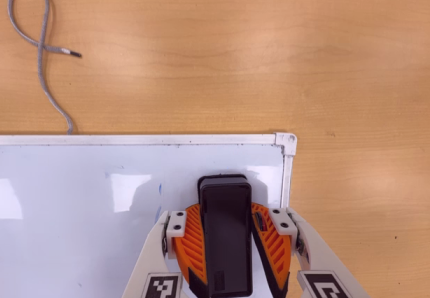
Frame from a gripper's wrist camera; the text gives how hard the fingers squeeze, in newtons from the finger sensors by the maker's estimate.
{"total": 15.5, "left": 17.3, "right": 13.8}